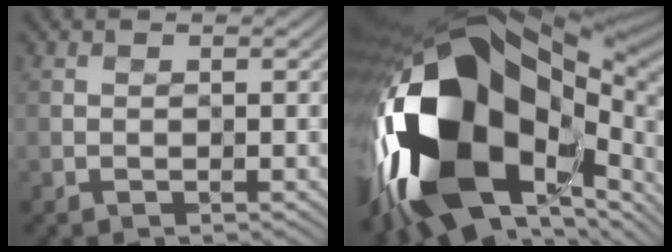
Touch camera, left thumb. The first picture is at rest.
{"total": 22.2, "force": [-4.5, 12.9, 17.5], "torque": [-0.373, -0.050, -0.060]}